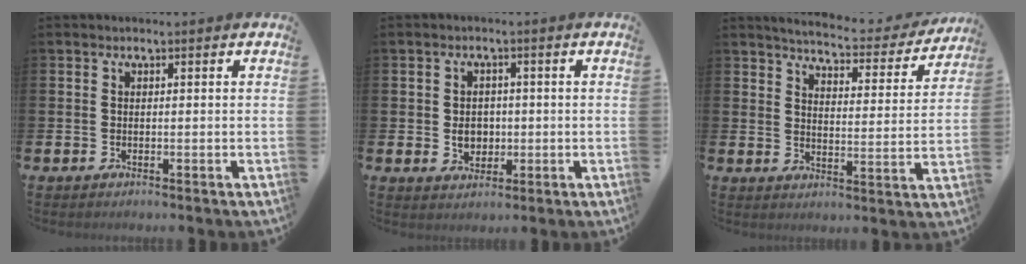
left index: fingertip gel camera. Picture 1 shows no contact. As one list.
[{"total": 3.1, "force": [-0.1, 2.6, 1.7], "torque": [-0.016, 0.000, -0.011]}, {"total": 4.8, "force": [4.5, 0.6, 1.3], "torque": [-0.044, -0.035, 0.072]}]